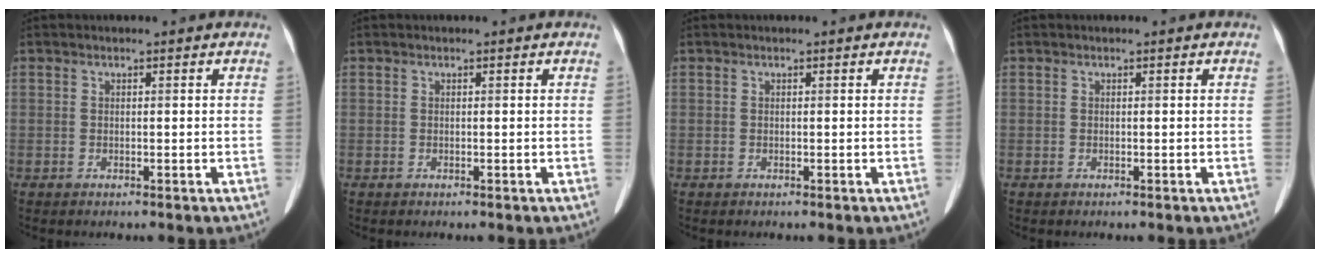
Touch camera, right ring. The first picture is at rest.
{"total": 0.0}
{"total": 0.0}
{"total": 0.0}